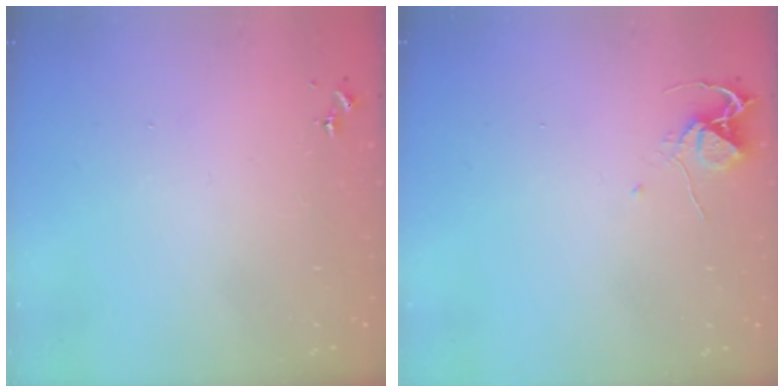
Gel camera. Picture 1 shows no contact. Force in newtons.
{"total": 5.9, "press": 5.9, "slide": 0.5}